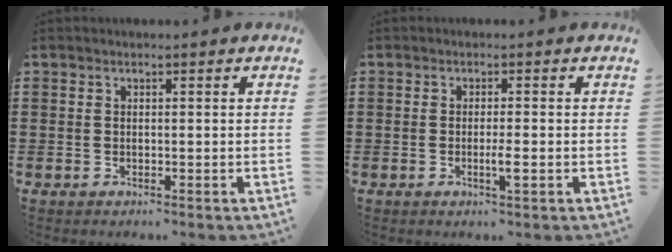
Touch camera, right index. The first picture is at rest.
{"total": 2.3, "force": [-0.8, 0.2, 2.2], "torque": [-0.044, -0.004, -0.016]}